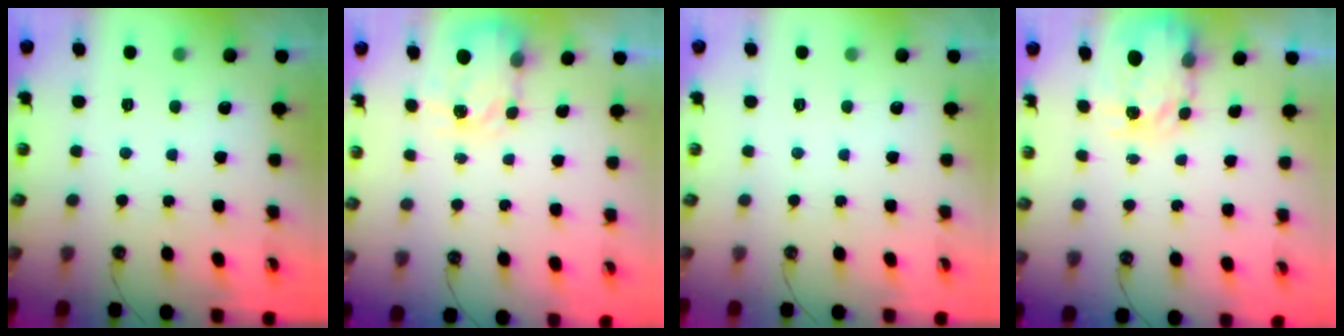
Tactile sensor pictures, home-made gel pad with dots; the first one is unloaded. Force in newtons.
{"total": 3.6, "press": 3.5, "slide": 0.6}
{"total": 0.0}
{"total": 4.0, "press": 4.0, "slide": 0.0}